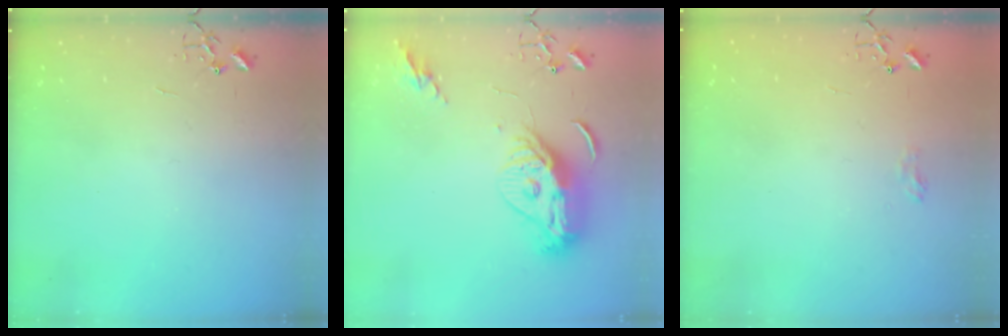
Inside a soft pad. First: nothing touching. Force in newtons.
{"total": 13.5, "press": 13.4, "slide": 1.5}
{"total": 6.3, "press": 6.3, "slide": 0.8}